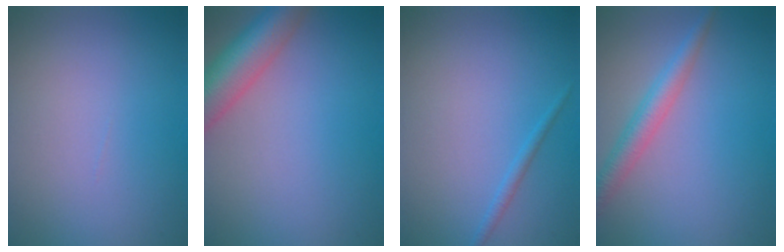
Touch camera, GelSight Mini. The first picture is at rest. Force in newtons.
{"total": 6.2, "press": 6.2, "slide": 0.4}
{"total": 0.9, "press": 0.9, "slide": 0.2}
{"total": 2.9, "press": 2.9, "slide": 0.2}